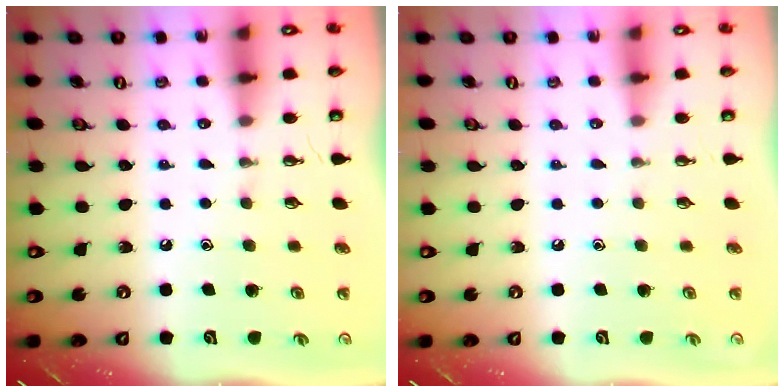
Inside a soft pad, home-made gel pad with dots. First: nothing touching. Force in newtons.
{"total": 0.0}